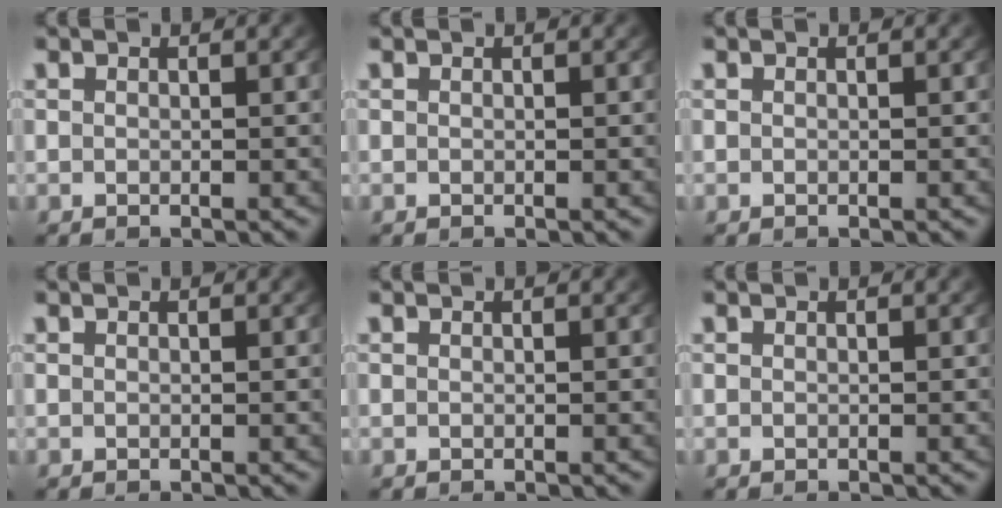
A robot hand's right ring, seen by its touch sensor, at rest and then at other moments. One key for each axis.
{"total": 0.0}
{"total": 0.0}
{"total": 0.0}
{"total": 0.0}
{"total": 0.0}